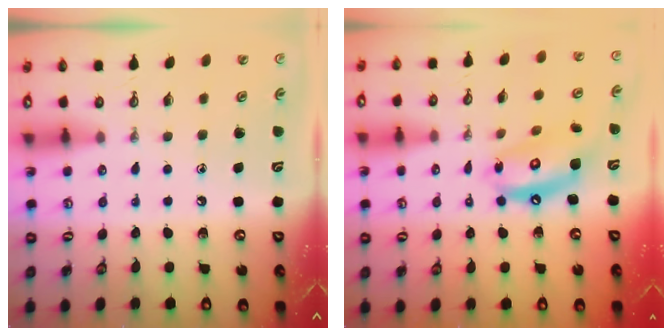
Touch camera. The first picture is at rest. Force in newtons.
{"total": 12.9, "press": 12.8, "slide": 1.5}